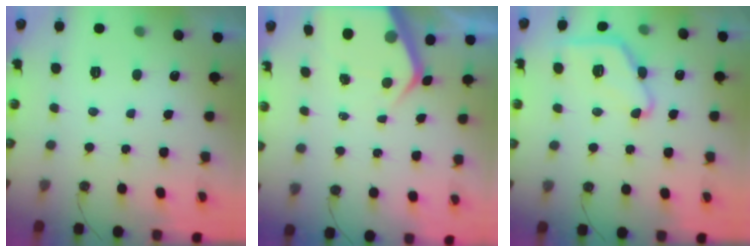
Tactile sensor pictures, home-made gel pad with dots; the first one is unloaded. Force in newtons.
{"total": 6.4, "press": 6.4, "slide": 0.6}
{"total": 11.7, "press": 11.7, "slide": 0.7}